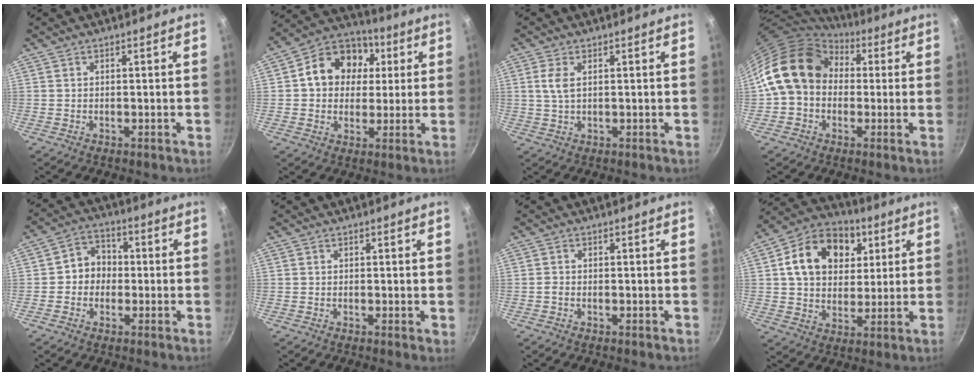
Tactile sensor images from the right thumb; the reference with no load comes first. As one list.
[{"total": 14.8, "force": [3.1, 12.0, 8.0], "torque": [-0.100, 0.019, 0.034]}, {"total": 3.4, "force": [0.9, 1.7, 2.8], "torque": [-0.060, 0.000, 0.018]}, {"total": 16.0, "force": [2.7, 12.6, 9.4], "torque": [-0.138, 0.036, 0.033]}, {"total": 6.5, "force": [-0.5, 5.8, 3.0], "torque": [-0.006, 0.018, -0.019]}, {"total": 0.9, "force": [0.1, 0.2, 0.9], "torque": [-0.012, -0.003, 0.000]}, {"total": 0.6, "force": [-0.4, 0.2, 0.4], "torque": [-0.012, 0.003, -0.012]}, {"total": 17.2, "force": [5.3, 12.9, 10.0], "torque": [-0.142, 0.008, 0.080]}]